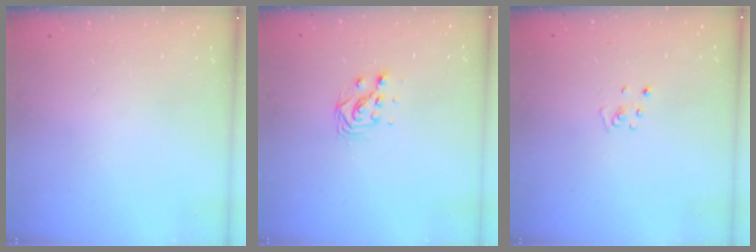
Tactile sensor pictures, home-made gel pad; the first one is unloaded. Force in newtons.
{"total": 4.6, "press": 4.6, "slide": 0.2}
{"total": 2.2, "press": 2.2, "slide": 0.2}